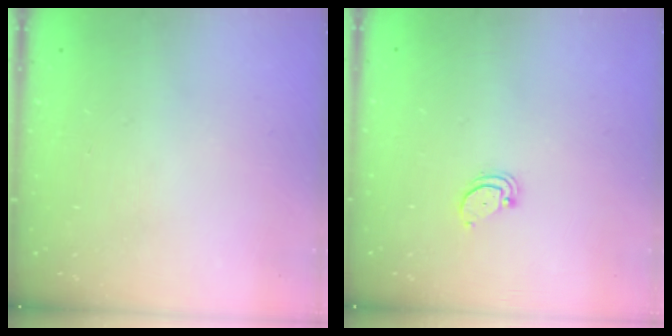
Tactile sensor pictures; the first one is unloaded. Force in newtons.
{"total": 1.4, "press": 1.3, "slide": 0.1}